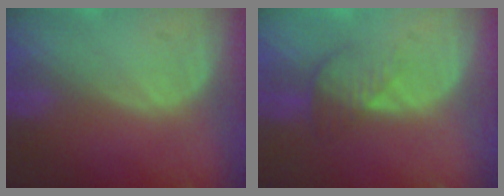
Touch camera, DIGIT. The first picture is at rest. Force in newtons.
{"total": 4.3, "press": 3.7, "slide": 2.1}